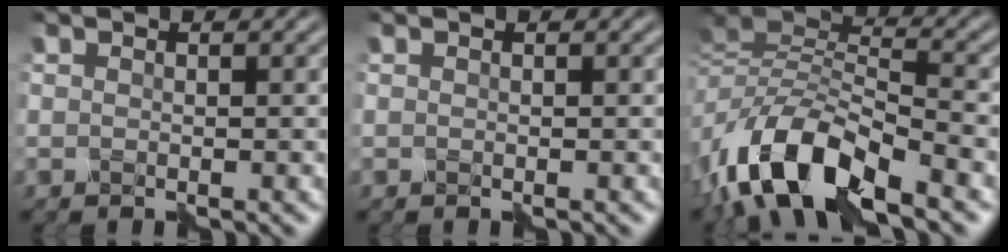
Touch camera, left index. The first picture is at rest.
{"total": 0.0}
{"total": 10.7, "force": [-6.2, 4.3, 7.6], "torque": [-0.143, 0.010, -0.124]}